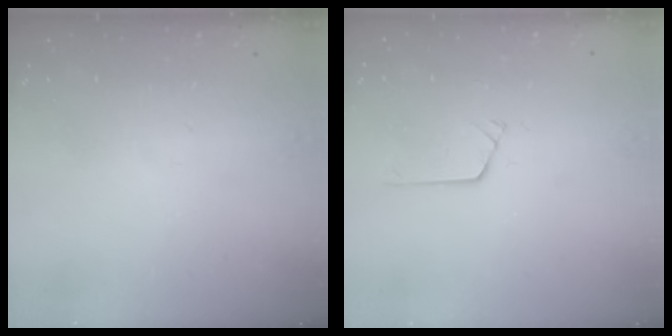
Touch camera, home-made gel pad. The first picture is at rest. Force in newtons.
{"total": 2.7, "press": 2.7, "slide": 0.3}